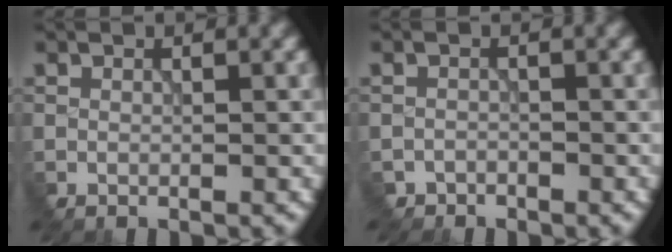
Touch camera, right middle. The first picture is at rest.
{"total": 1.5, "force": [-1.0, 0.2, -1.0], "torque": [0.027, -0.002, -0.022]}